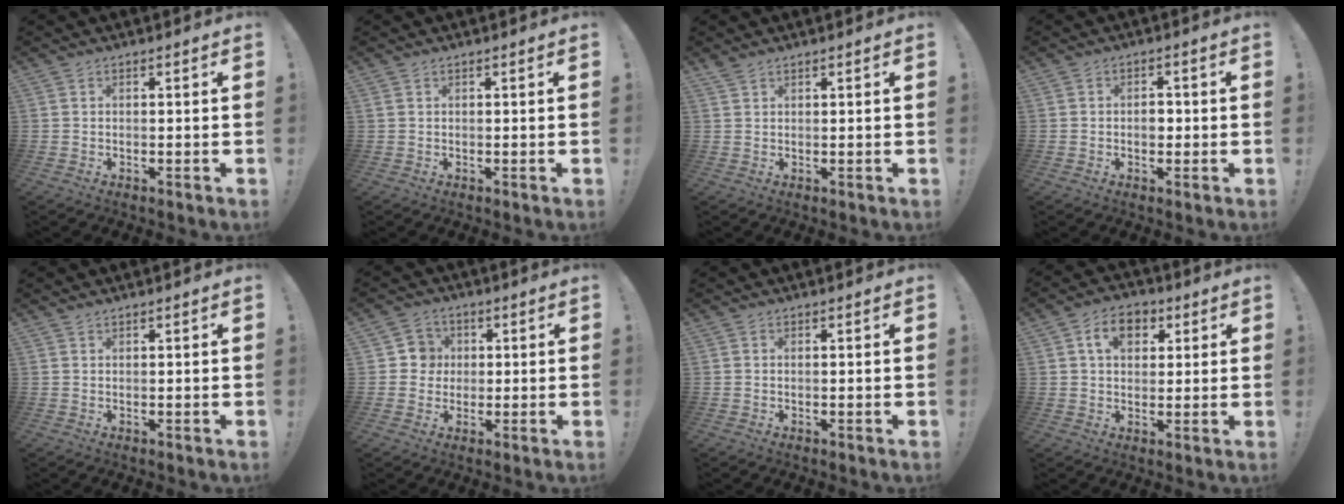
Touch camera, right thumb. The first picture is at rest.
{"total": 0.7, "force": [0.4, 0.3, 0.4], "torque": [-0.015, 0.004, 0.009]}
{"total": 1.7, "force": [1.4, 0.6, 0.8], "torque": [-0.024, -0.002, 0.028]}
{"total": 3.4, "force": [-0.8, 2.5, 2.2], "torque": [-0.028, 0.005, -0.017]}
{"total": 0.8, "force": [0.7, 0.0, 0.4], "torque": [-0.004, -0.001, 0.012]}
{"total": 5.9, "force": [0.7, 5.8, 1.1], "torque": [-0.009, -0.002, 0.014]}
{"total": 0.0}
{"total": 9.0, "force": [3.2, 6.4, 5.4], "torque": [-0.081, 0.007, 0.058]}